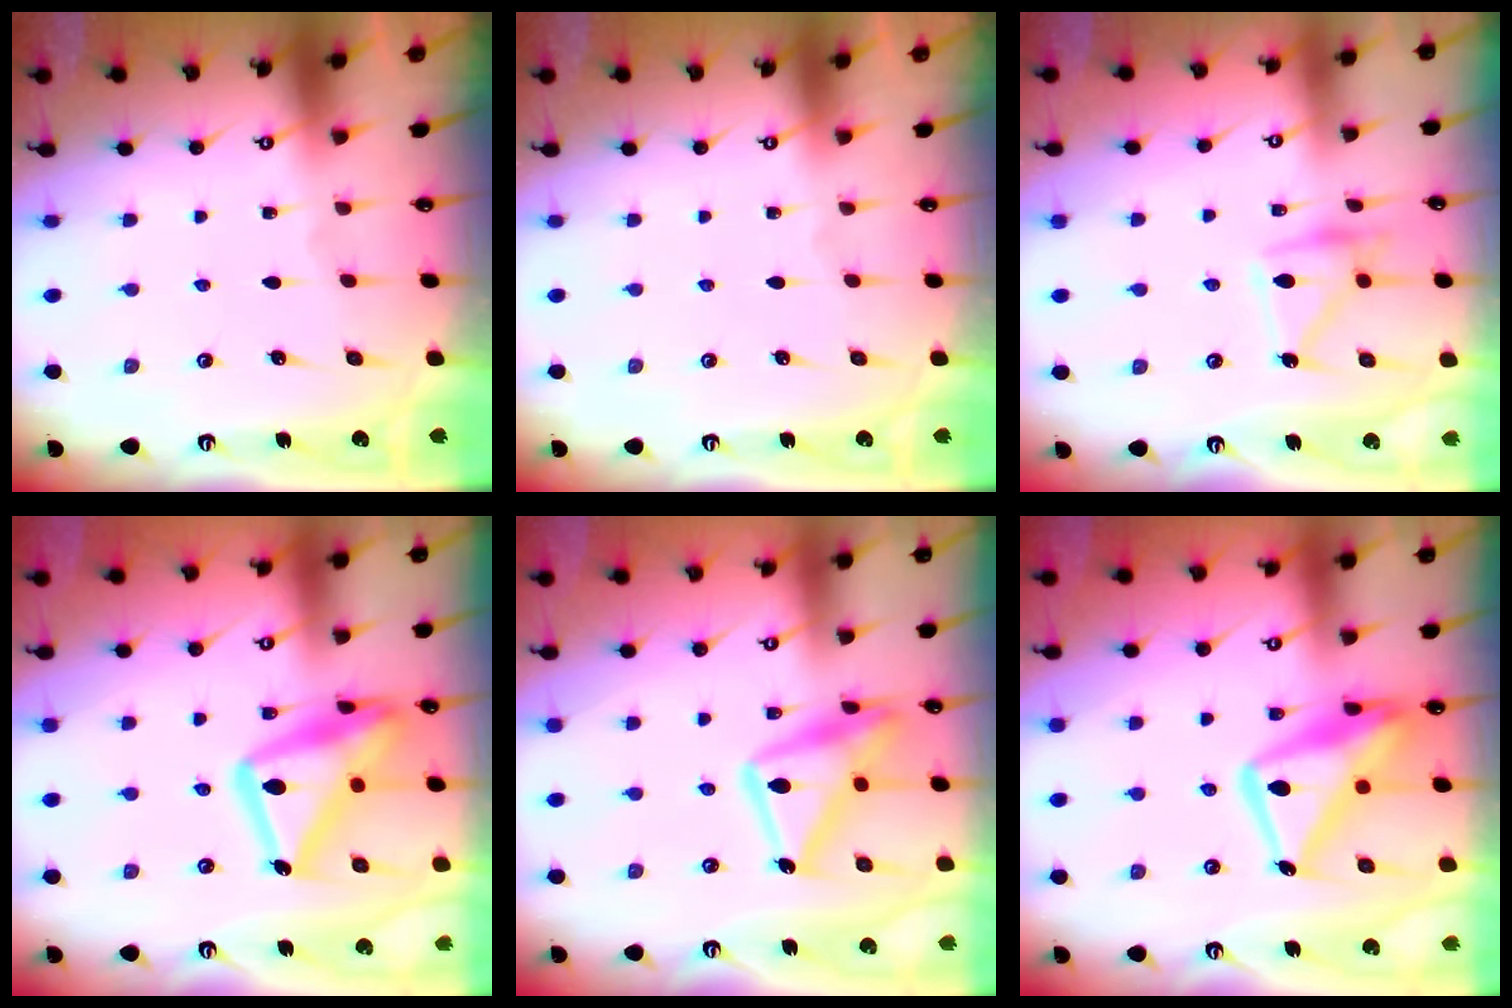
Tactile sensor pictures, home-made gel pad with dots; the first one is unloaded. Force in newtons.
{"total": 0.0}
{"total": 13.3, "press": 13.2, "slide": 0.8}
{"total": 22.2, "press": 22.2, "slide": 1.6}
{"total": 17.7, "press": 17.6, "slide": 1.2}
{"total": 17.1, "press": 17.0, "slide": 1.7}